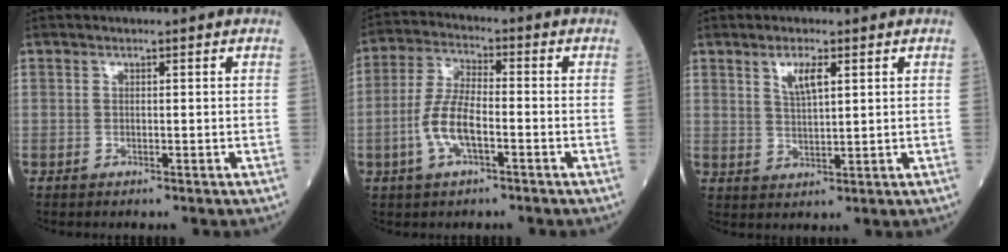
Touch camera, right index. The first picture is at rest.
{"total": 7.8, "force": [-2.6, 2.7, 6.8], "torque": [-0.152, 0.005, -0.051]}
{"total": 3.9, "force": [1.9, 0.9, 3.3], "torque": [-0.065, 0.001, 0.038]}